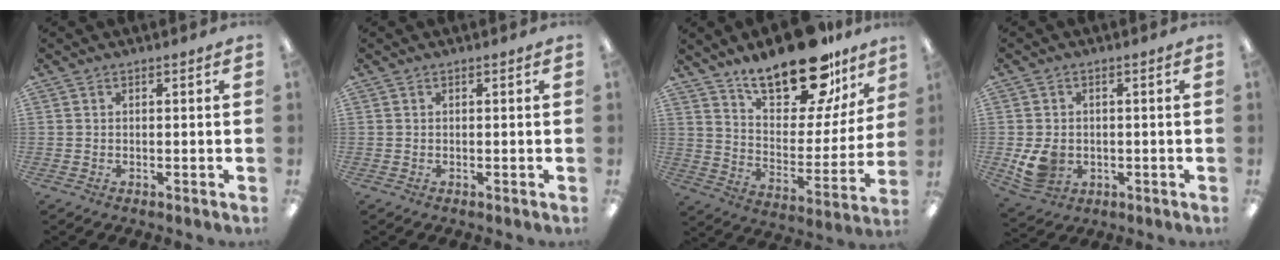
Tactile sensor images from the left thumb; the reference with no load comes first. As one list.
[{"total": 0.0}, {"total": 22.3, "force": [16.8, 8.5, 11.9], "torque": [-0.189, -0.106, 0.287]}, {"total": 6.4, "force": [-0.6, 5.4, 3.4], "torque": [-0.064, 0.004, -0.008]}]